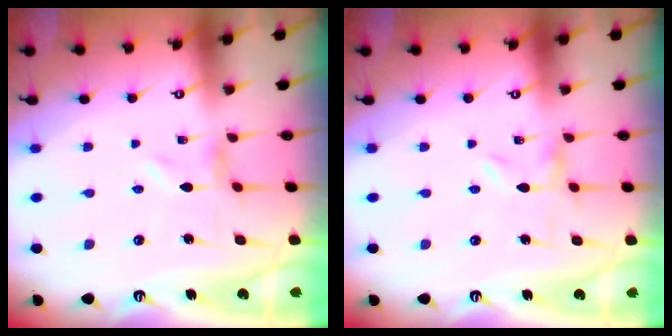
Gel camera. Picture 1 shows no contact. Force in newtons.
{"total": 0.0}